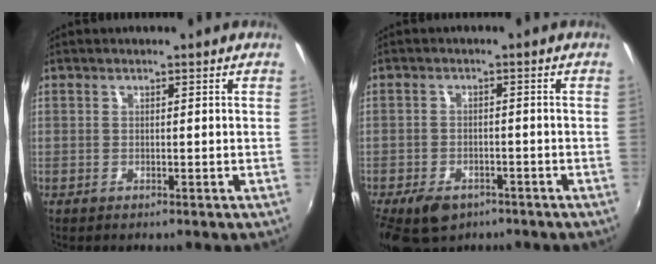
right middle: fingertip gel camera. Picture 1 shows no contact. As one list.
[{"total": 8.9, "force": [-5.8, 4.9, 4.5], "torque": [-0.105, -0.019, -0.090]}]